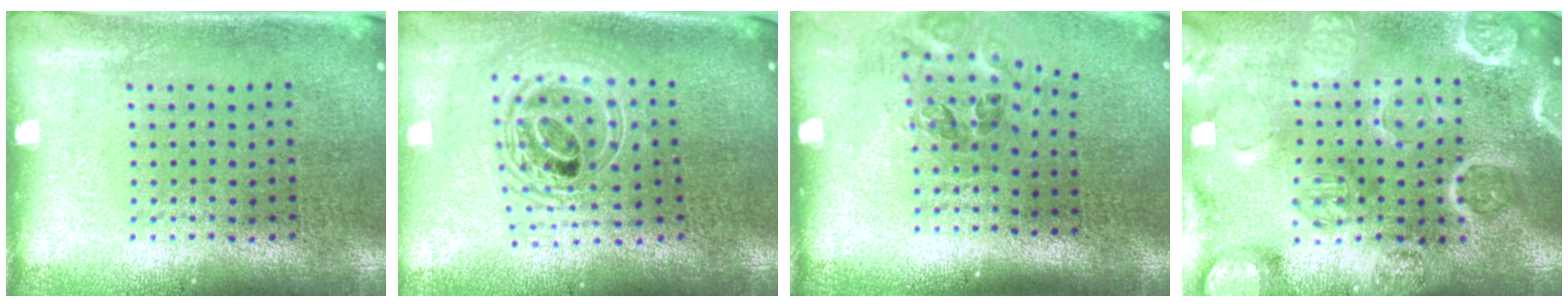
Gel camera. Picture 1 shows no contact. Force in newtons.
{"total": 2.2, "press": 1.7, "slide": 1.5}
{"total": 1.2, "press": 0.9, "slide": 0.7}
{"total": 4.2, "press": 3.9, "slide": 1.6}